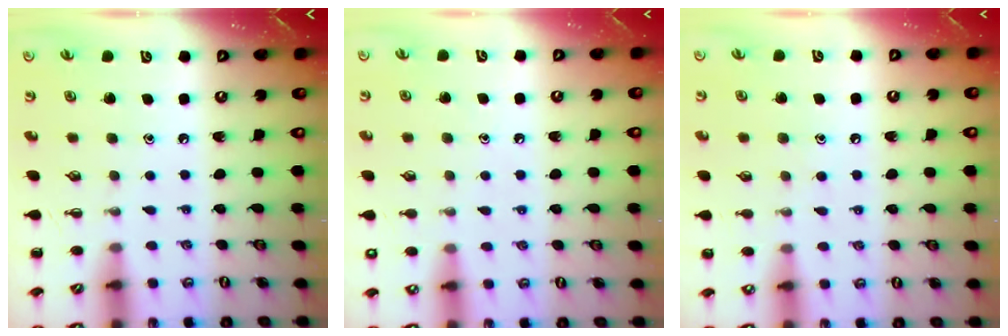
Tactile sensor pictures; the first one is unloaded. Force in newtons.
{"total": 7.2, "press": 6.8, "slide": 2.1}
{"total": 5.9, "press": 5.7, "slide": 1.5}